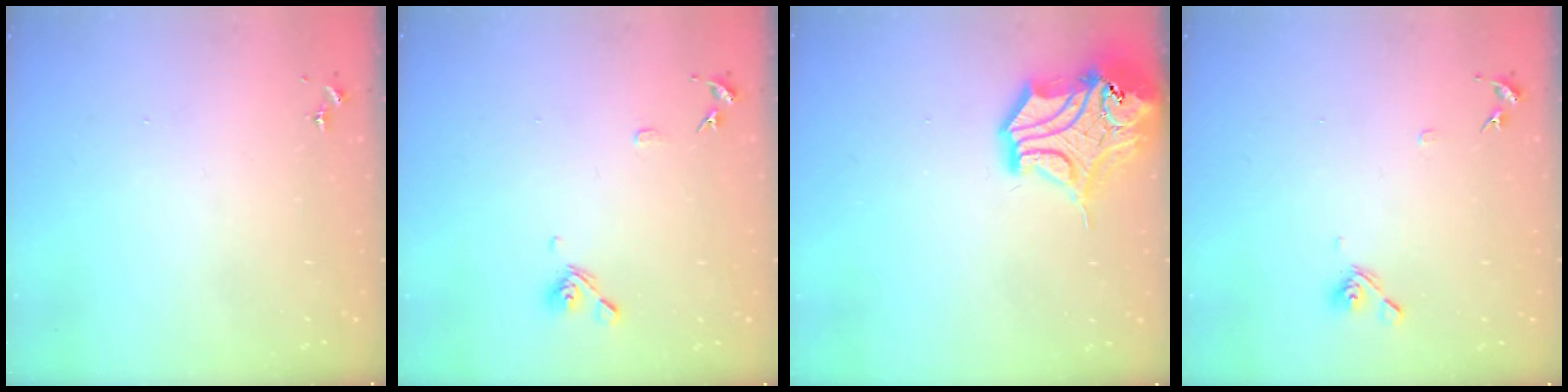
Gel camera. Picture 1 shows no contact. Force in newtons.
{"total": 8.6, "press": 8.4, "slide": 1.6}
{"total": 17.2, "press": 17.0, "slide": 2.4}
{"total": 7.5, "press": 7.3, "slide": 1.6}